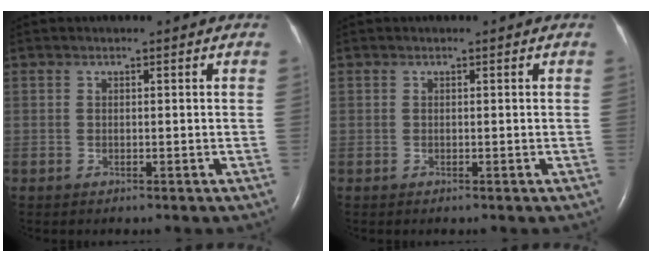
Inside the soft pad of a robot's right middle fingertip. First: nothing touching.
{"total": 0.0}